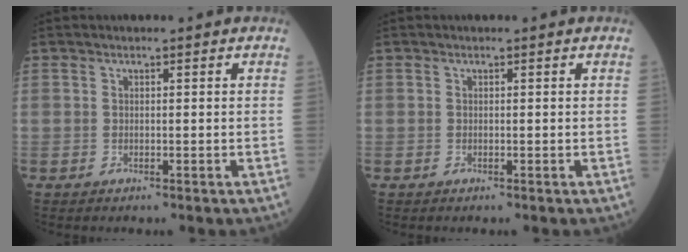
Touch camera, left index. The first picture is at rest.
{"total": 0.0}